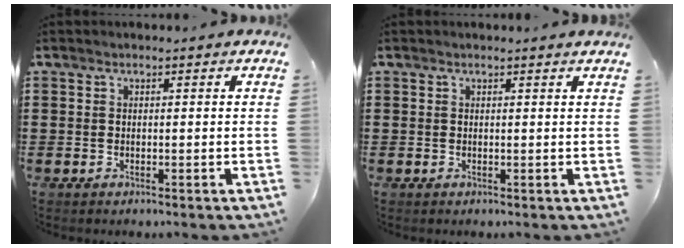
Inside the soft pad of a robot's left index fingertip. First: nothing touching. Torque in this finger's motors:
{"motor_torque": [0.08, -0.08, 0.05, 0.00]}